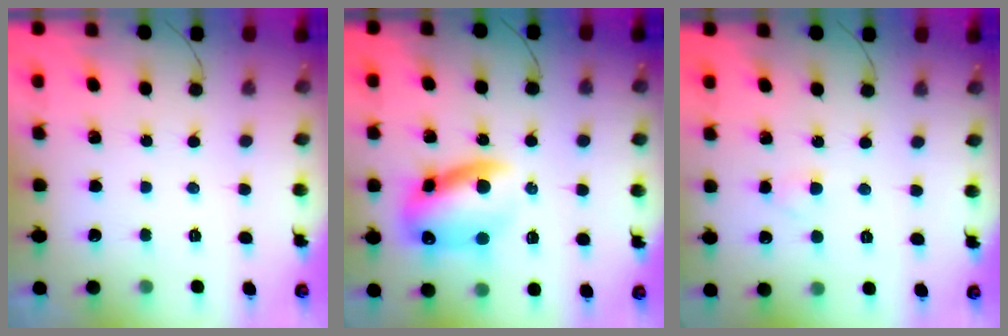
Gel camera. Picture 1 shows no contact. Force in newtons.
{"total": 13.1, "press": 12.8, "slide": 2.8}
{"total": 1.8, "press": 1.5, "slide": 0.9}